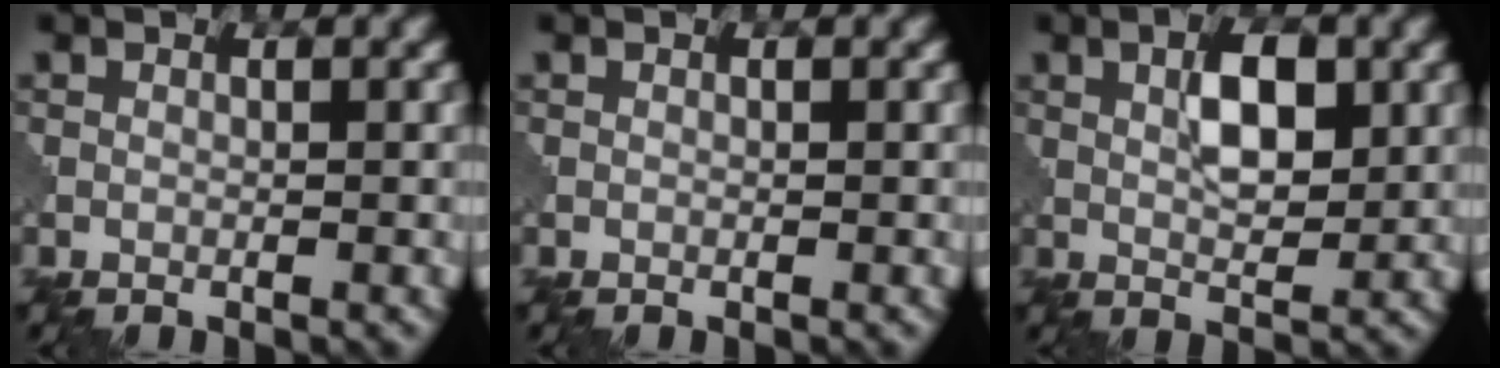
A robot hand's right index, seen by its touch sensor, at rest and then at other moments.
{"total": 0.0}
{"total": 4.3, "force": [1.5, 1.8, 3.6], "torque": [-0.063, 0.002, 0.028]}